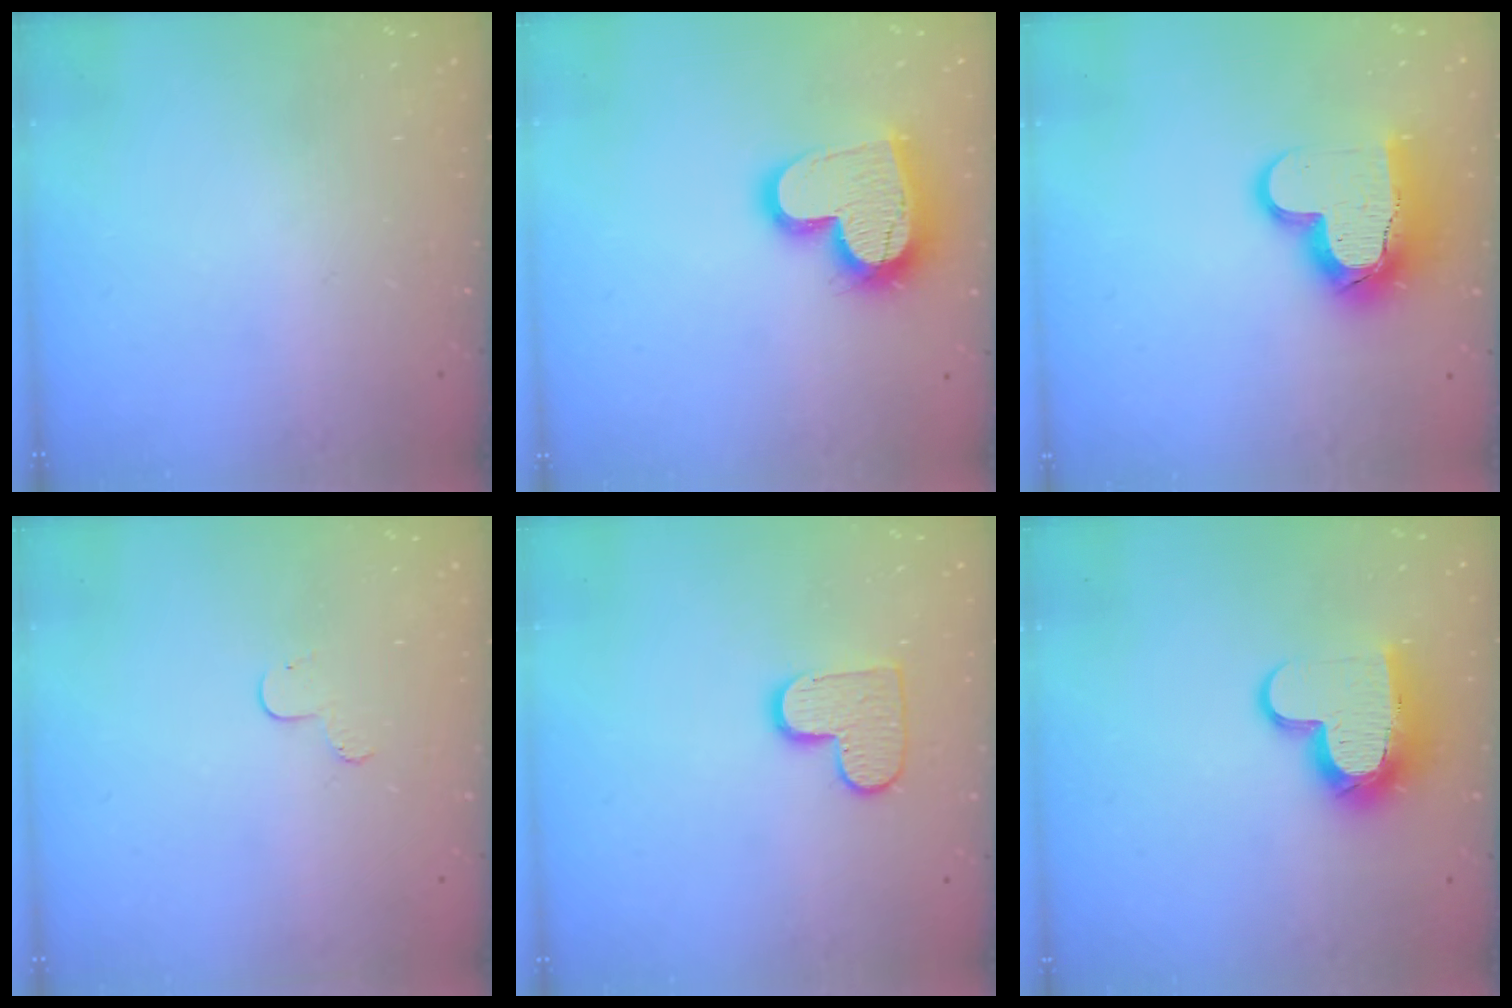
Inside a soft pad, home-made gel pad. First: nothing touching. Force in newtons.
{"total": 18.2, "press": 18.1, "slide": 1.5}
{"total": 15.5, "press": 15.4, "slide": 1.8}
{"total": 4.8, "press": 4.8, "slide": 0.5}
{"total": 10.0, "press": 10.0, "slide": 0.6}
{"total": 13.0, "press": 13.0, "slide": 1.2}